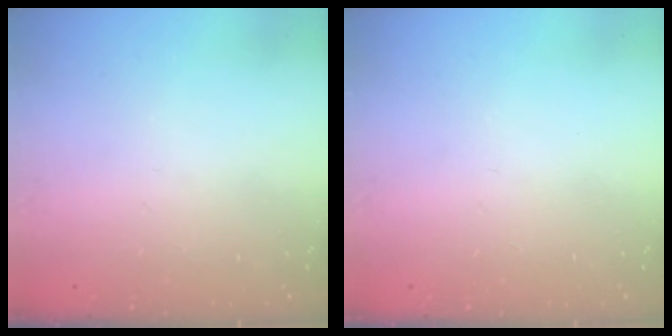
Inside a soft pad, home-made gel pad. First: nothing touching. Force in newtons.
{"total": 0.0}